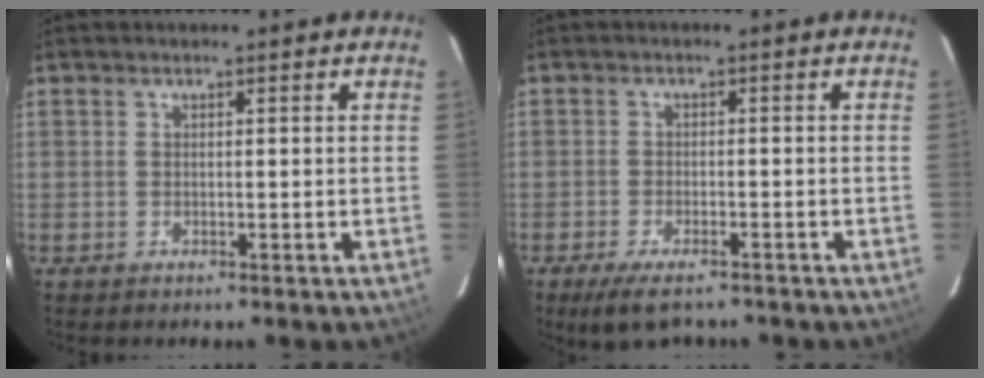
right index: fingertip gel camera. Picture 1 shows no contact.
{"total": 7.2, "force": [-5.5, 2.4, 4.0], "torque": [-0.091, -0.017, -0.090]}